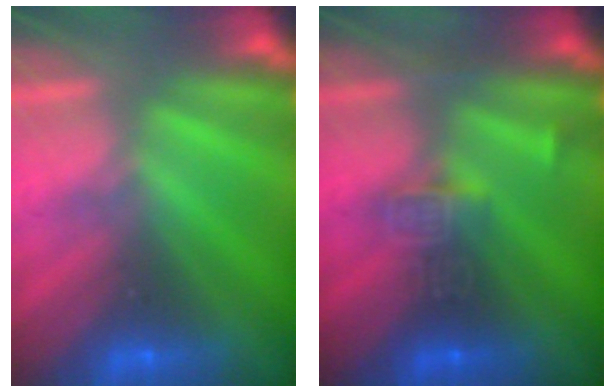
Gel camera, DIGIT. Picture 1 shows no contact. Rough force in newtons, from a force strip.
{"total": 2.9}